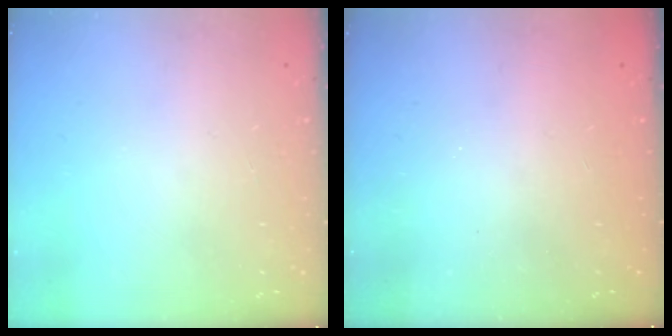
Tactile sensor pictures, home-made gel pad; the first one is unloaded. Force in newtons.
{"total": 2.5, "press": 2.4, "slide": 0.8}